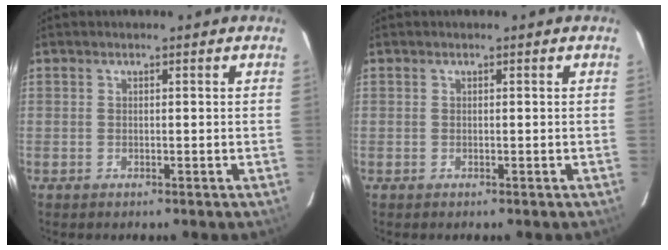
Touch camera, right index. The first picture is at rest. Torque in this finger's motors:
{"motor_torque": [0.00, 0.00, 0.00, 0.00]}